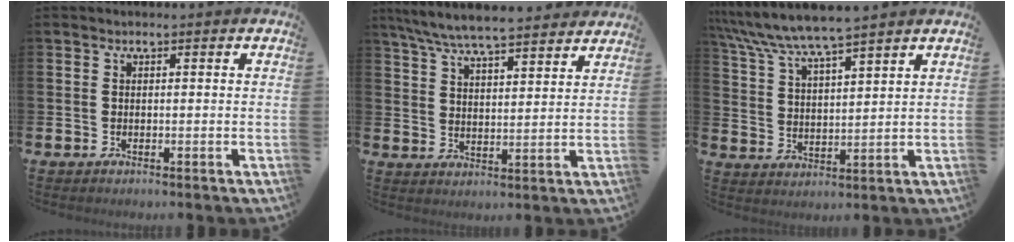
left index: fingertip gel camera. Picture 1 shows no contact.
{"total": 7.3, "force": [6.9, 0.5, 2.2], "torque": [-0.071, -0.034, 0.125]}
{"total": 6.8, "force": [6.5, 0.0, 2.2], "torque": [-0.071, -0.030, 0.115]}